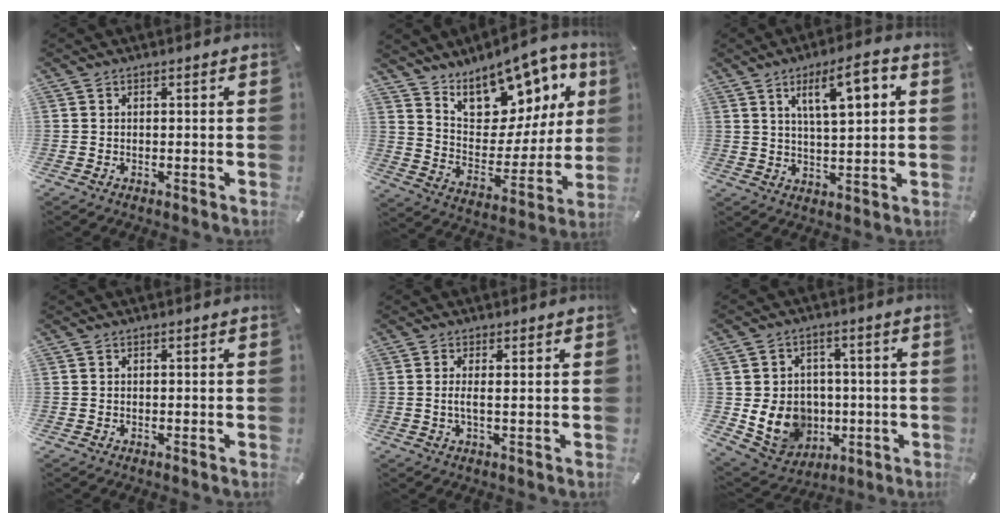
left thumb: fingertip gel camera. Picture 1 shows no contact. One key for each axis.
{"total": 16.0, "fx": 11.8, "fy": 8.6, "fz": 6.5, "tx": -0.083, "ty": -0.103, "tz": 0.206}
{"total": 10.7, "fx": 4.5, "fy": 3.4, "fz": 9.1, "tx": -0.142, "ty": -0.007, "tz": 0.069}
{"total": 0.0}
{"total": 2.6, "fx": 0.2, "fy": 0.2, "fz": 2.6, "tx": -0.049, "ty": -0.007, "tz": 0.002}
{"total": 12.1, "fx": -1.5, "fy": 10.9, "fz": 5.0, "tx": -0.117, "ty": 0.002, "tz": -0.016}